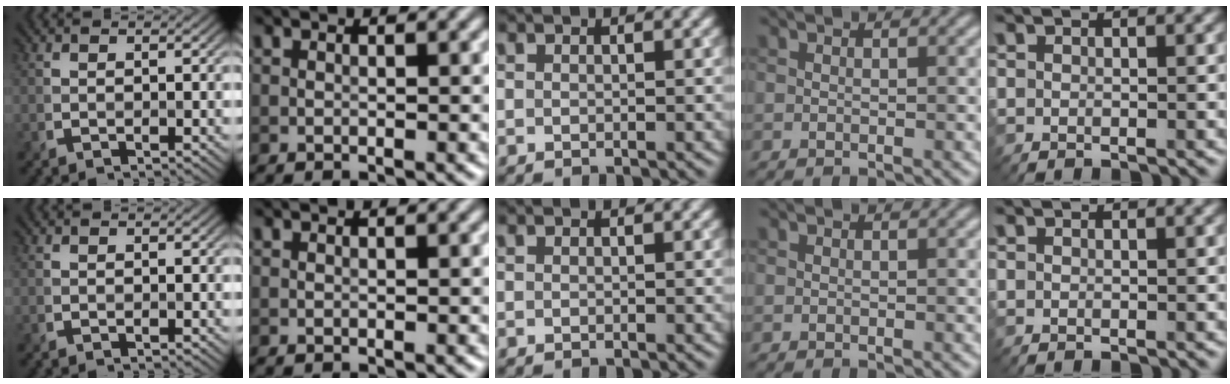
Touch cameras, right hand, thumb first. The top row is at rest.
{}